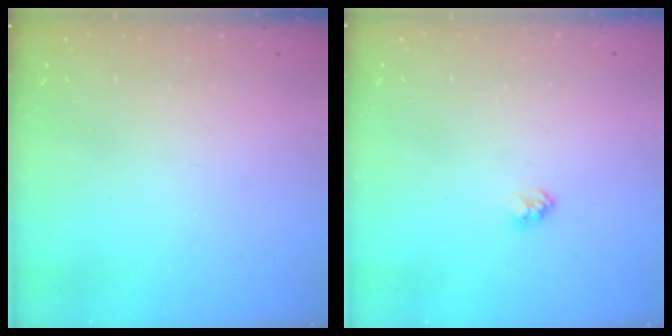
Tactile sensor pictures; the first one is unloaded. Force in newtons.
{"total": 2.4, "press": 2.4, "slide": 0.2}